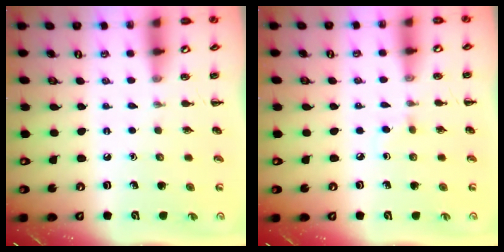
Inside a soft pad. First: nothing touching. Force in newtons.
{"total": 2.4, "press": 2.1, "slide": 1.0}